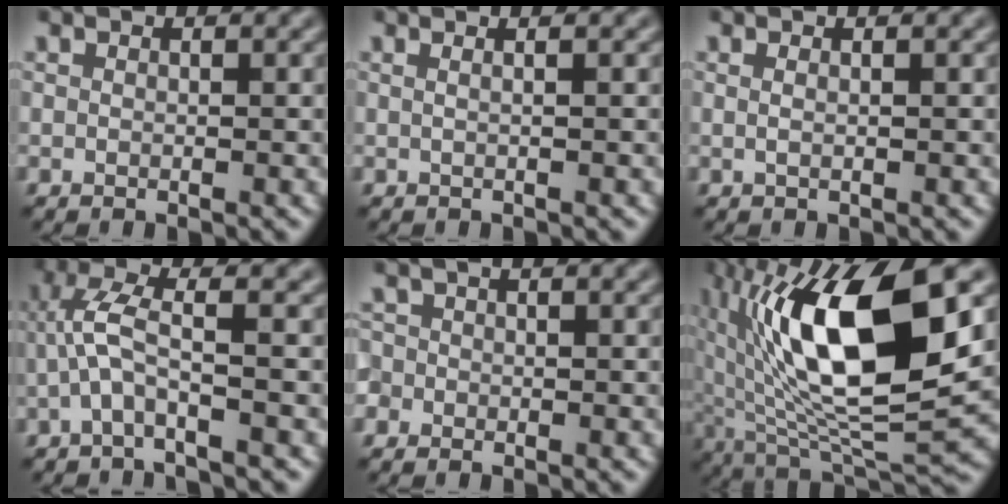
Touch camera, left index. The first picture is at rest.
{"total": 2.5, "force": [0.8, 1.2, 1.9], "torque": [-0.003, 0.006, -0.021]}
{"total": 1.0, "force": [0.3, 0.4, 0.9], "torque": [-0.011, -0.004, -0.002]}
{"total": 3.5, "force": [-0.8, 0.4, 3.4], "torque": [-0.082, 0.017, -0.024]}
{"total": 1.1, "force": [-0.5, 0.9, 0.2], "torque": [0.002, -0.002, -0.013]}
{"total": 15.1, "force": [2.8, 5.6, 13.7], "torque": [-0.230, -0.001, 0.044]}